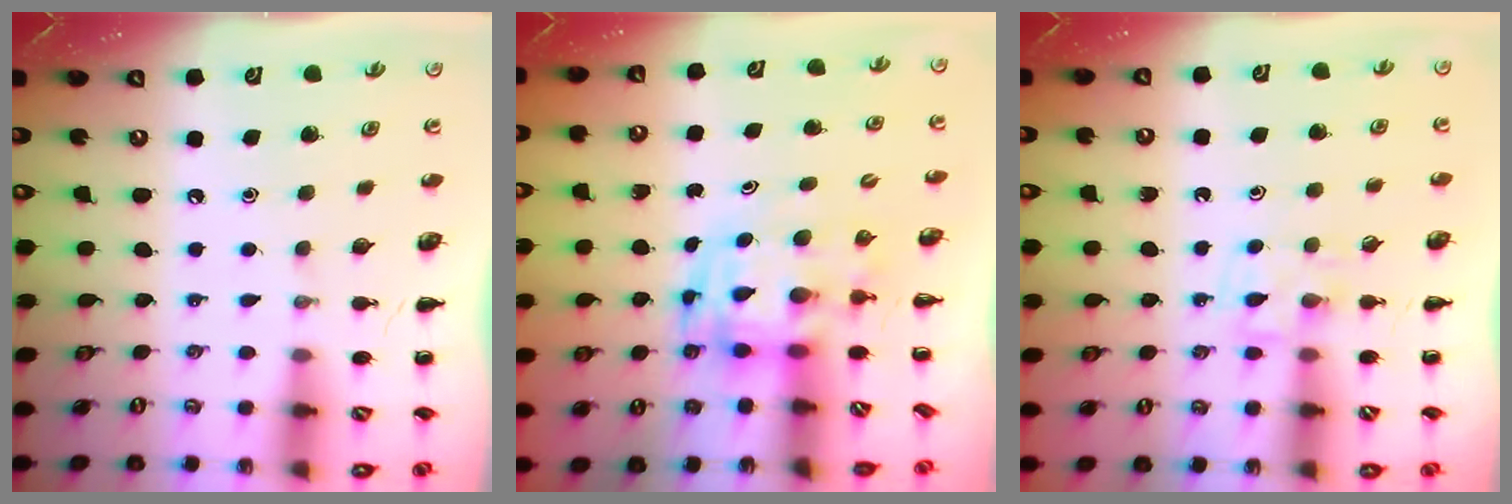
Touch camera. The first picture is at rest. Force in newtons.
{"total": 3.7, "press": 3.6, "slide": 0.8}
{"total": 5.7, "press": 5.5, "slide": 1.5}